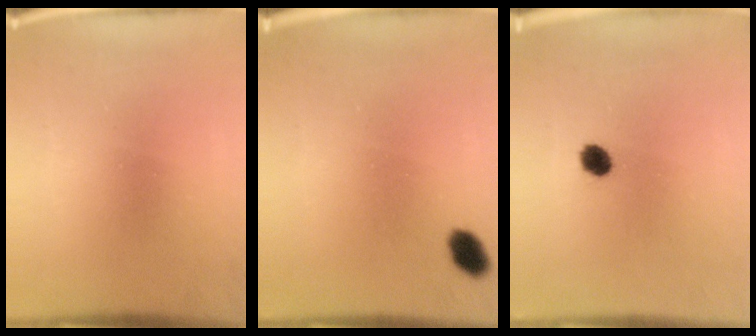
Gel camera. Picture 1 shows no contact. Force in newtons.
{"total": 3.1}
{"total": 2.9}